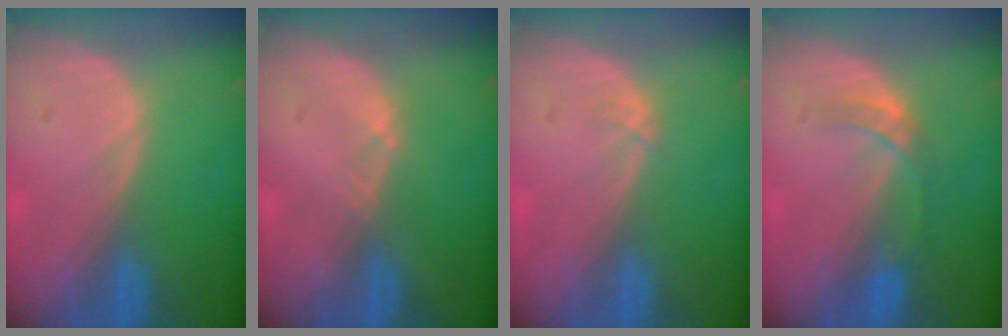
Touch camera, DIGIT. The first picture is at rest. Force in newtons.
{"total": 0.6, "press": 0.5, "slide": 0.2}
{"total": 0.7, "press": 0.6, "slide": 0.3}
{"total": 3.3, "press": 3.0, "slide": 1.2}